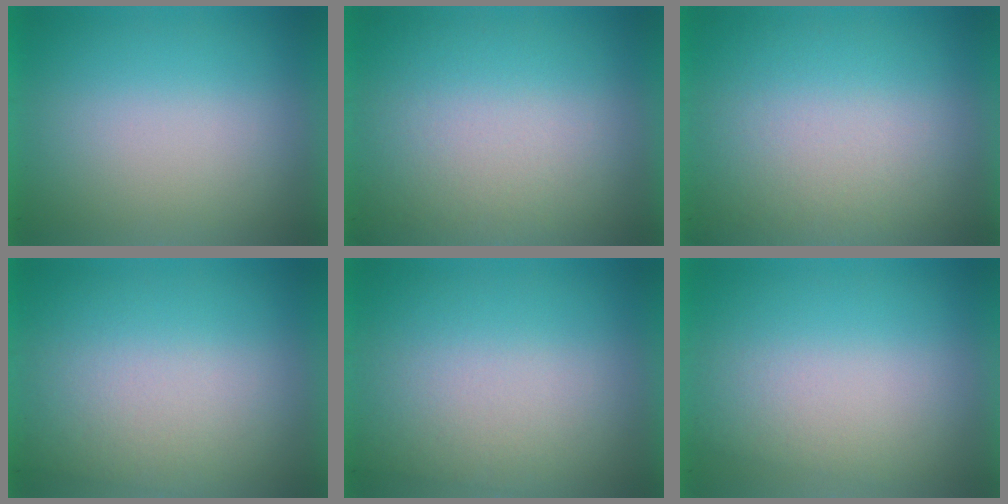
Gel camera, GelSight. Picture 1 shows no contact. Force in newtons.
{"total": 2.7}
{"total": 2.7}
{"total": 2.1}
{"total": 2.6}
{"total": 1.0}